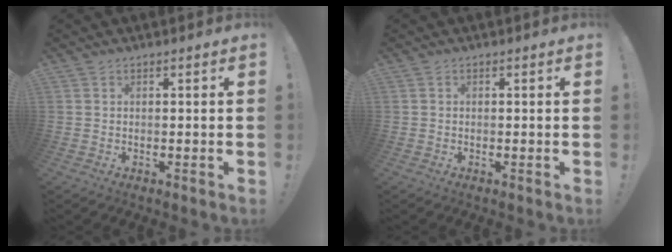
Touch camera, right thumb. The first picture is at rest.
{"total": 0.0}